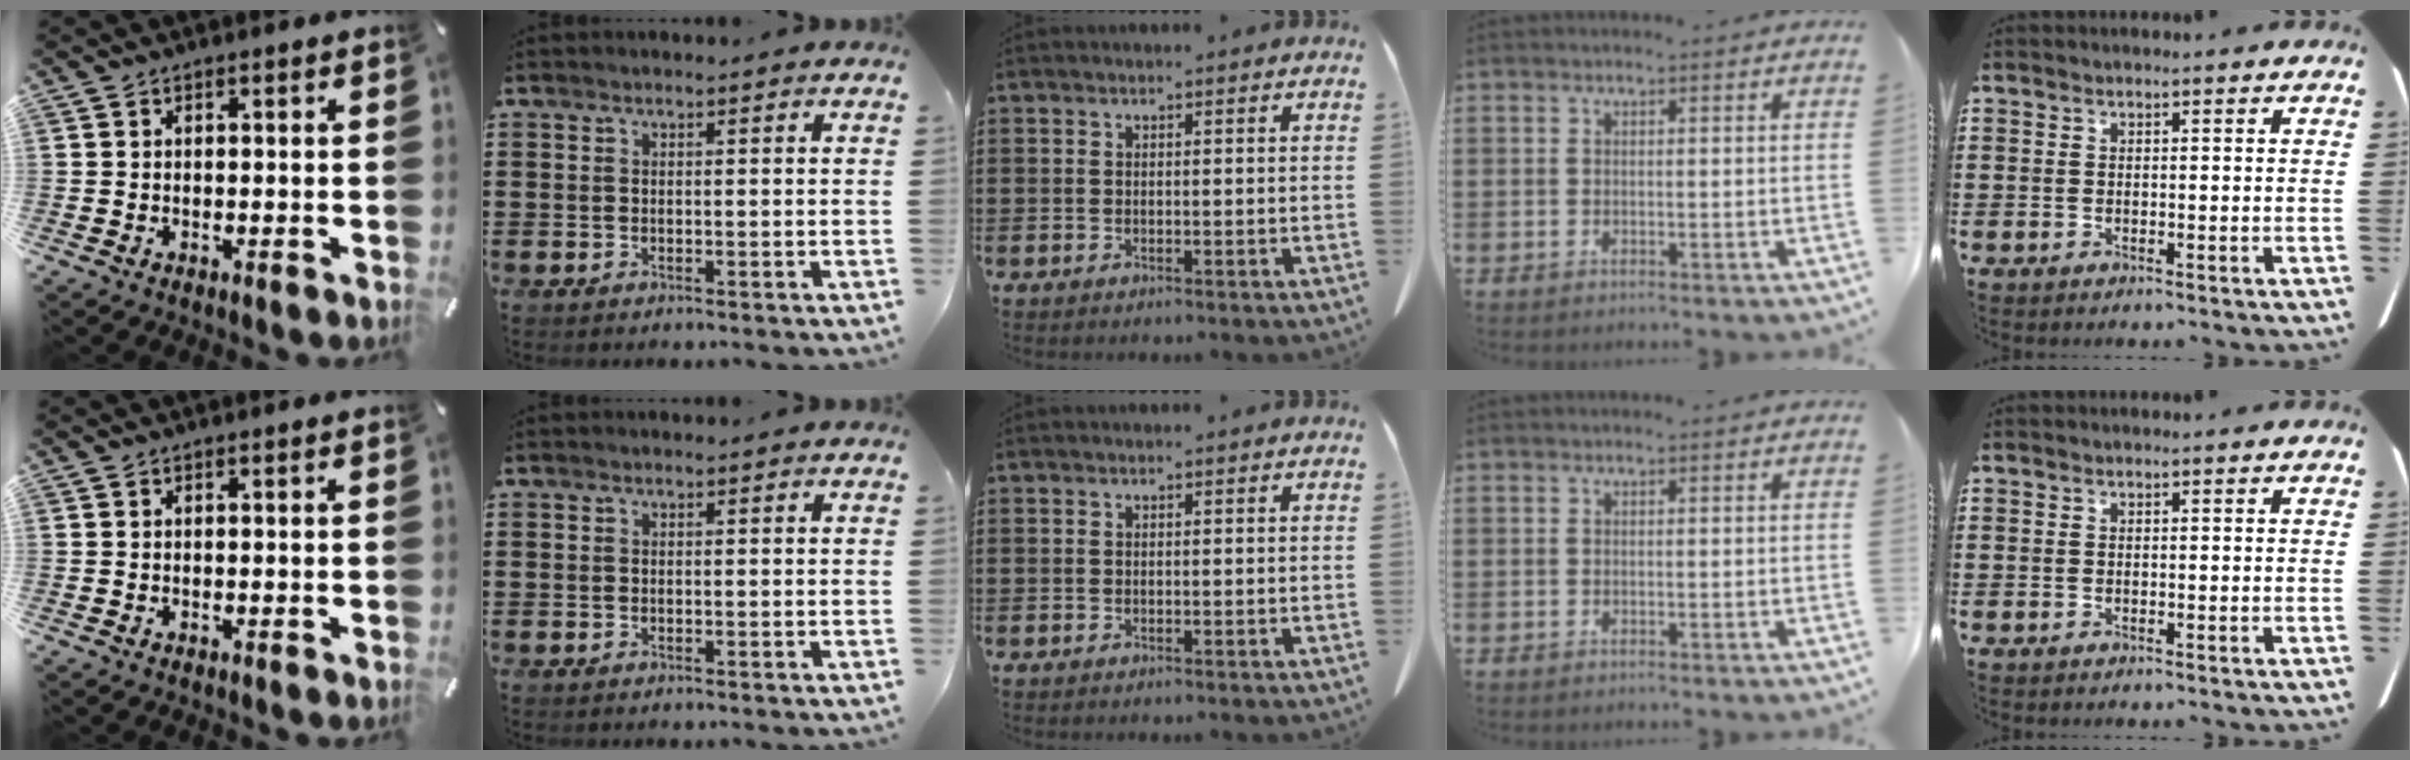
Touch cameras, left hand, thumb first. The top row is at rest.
{}